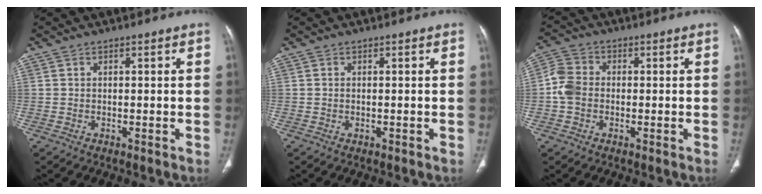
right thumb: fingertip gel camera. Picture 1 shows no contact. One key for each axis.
{"total": 0.0}
{"total": 5.4, "fx": -0.8, "fy": 4.4, "fz": 3.0, "tx": -0.057, "ty": 0.014, "tz": -0.024}